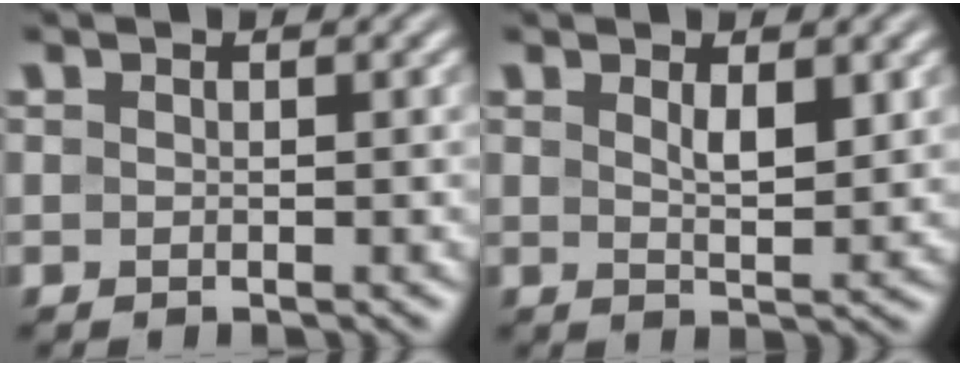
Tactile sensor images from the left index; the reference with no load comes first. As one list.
[{"total": 2.5, "force": [1.0, 0.8, 2.2], "torque": [-0.041, -0.005, 0.022]}]